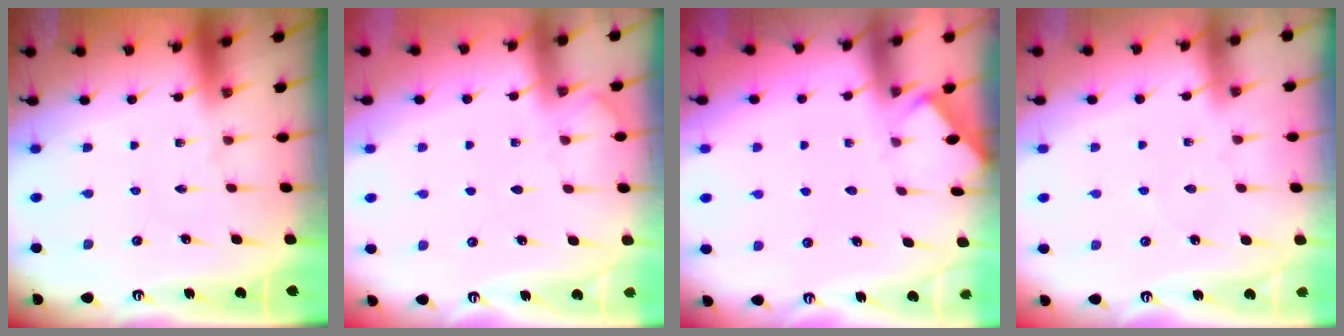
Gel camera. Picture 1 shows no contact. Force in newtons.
{"total": 5.5, "press": 5.5, "slide": 0.6}
{"total": 1.7, "press": 1.7, "slide": 0.3}
{"total": 2.6, "press": 2.6, "slide": 0.4}